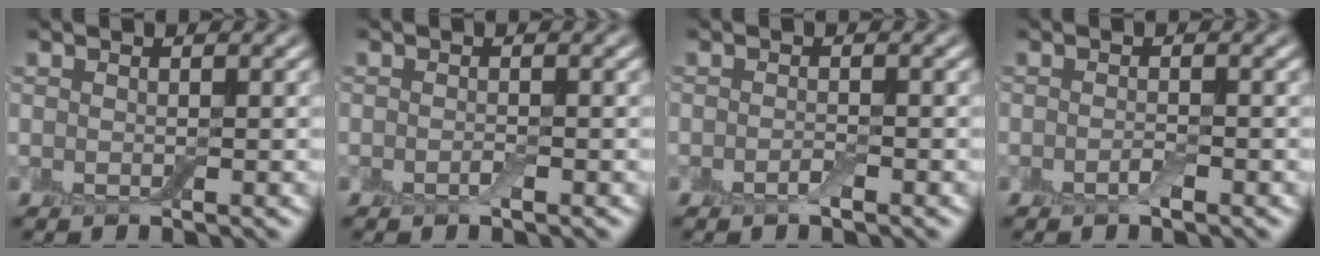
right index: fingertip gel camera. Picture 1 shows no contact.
{"total": 0.6, "force": [-0.4, 0.2, 0.5], "torque": [-0.011, 0.000, -0.006]}
{"total": 1.0, "force": [-0.6, 0.3, 0.7], "torque": [-0.015, 0.000, -0.011]}
{"total": 1.0, "force": [-0.6, 0.3, 0.7], "torque": [-0.016, 0.000, -0.011]}